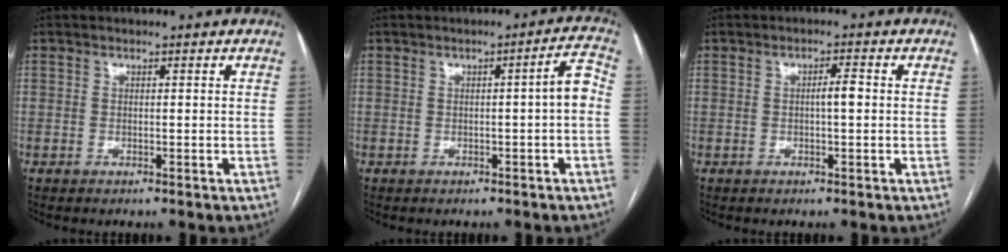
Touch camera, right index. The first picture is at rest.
{"total": 3.6, "force": [-0.4, 0.1, 3.6], "torque": [-0.045, 0.011, -0.004]}
{"total": 2.3, "force": [0.0, 0.3, 2.3], "torque": [-0.040, 0.003, 0.000]}